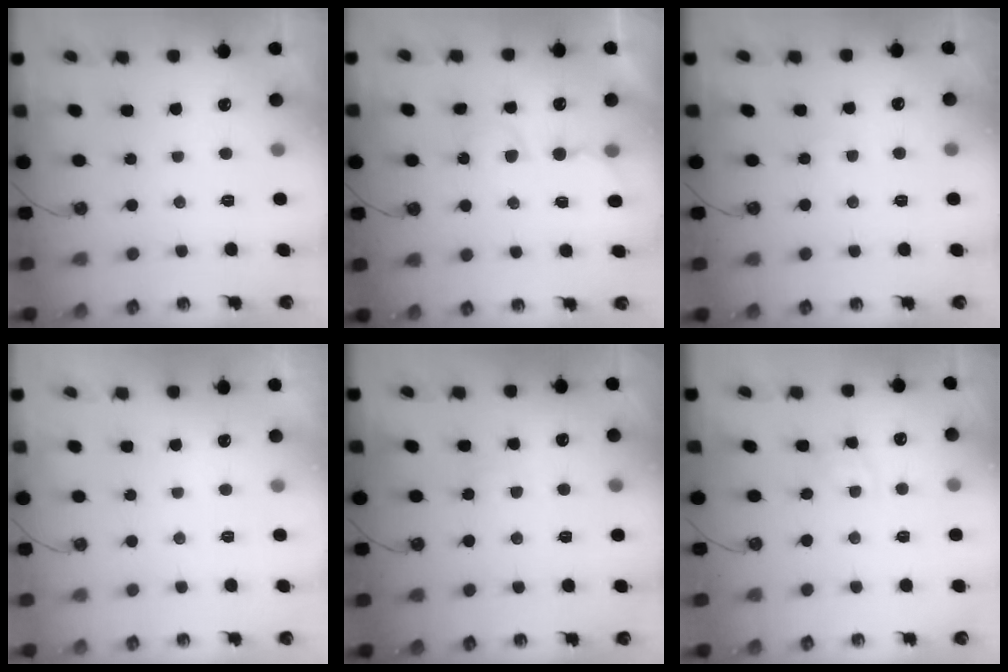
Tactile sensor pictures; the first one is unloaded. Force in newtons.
{"total": 4.5, "press": 4.5, "slide": 0.6}
{"total": 1.7, "press": 1.7, "slide": 0.2}
{"total": 0.0}
{"total": 4.0, "press": 4.0, "slide": 0.4}
{"total": 2.0, "press": 2.0, "slide": 0.3}